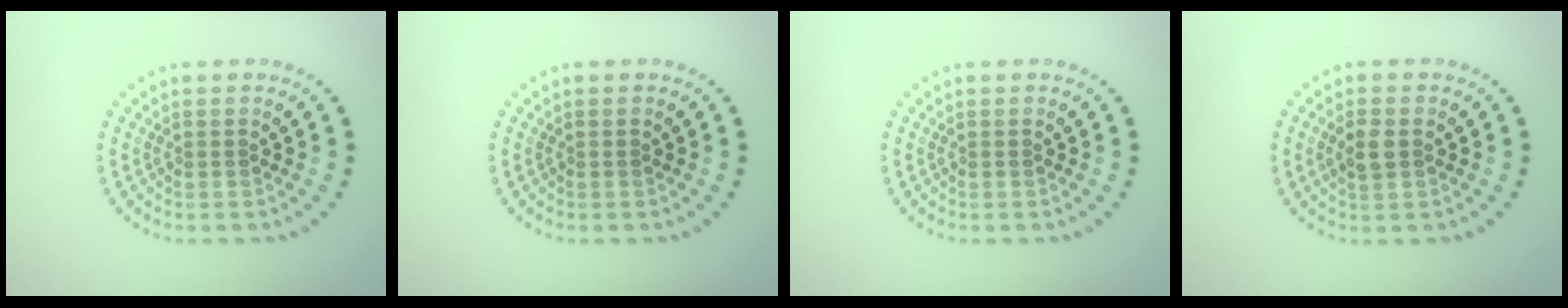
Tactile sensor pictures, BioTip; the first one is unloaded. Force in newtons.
{"total": 0.0}
{"total": 0.0}
{"total": 2.0, "press": 2.0, "slide": 0.3}